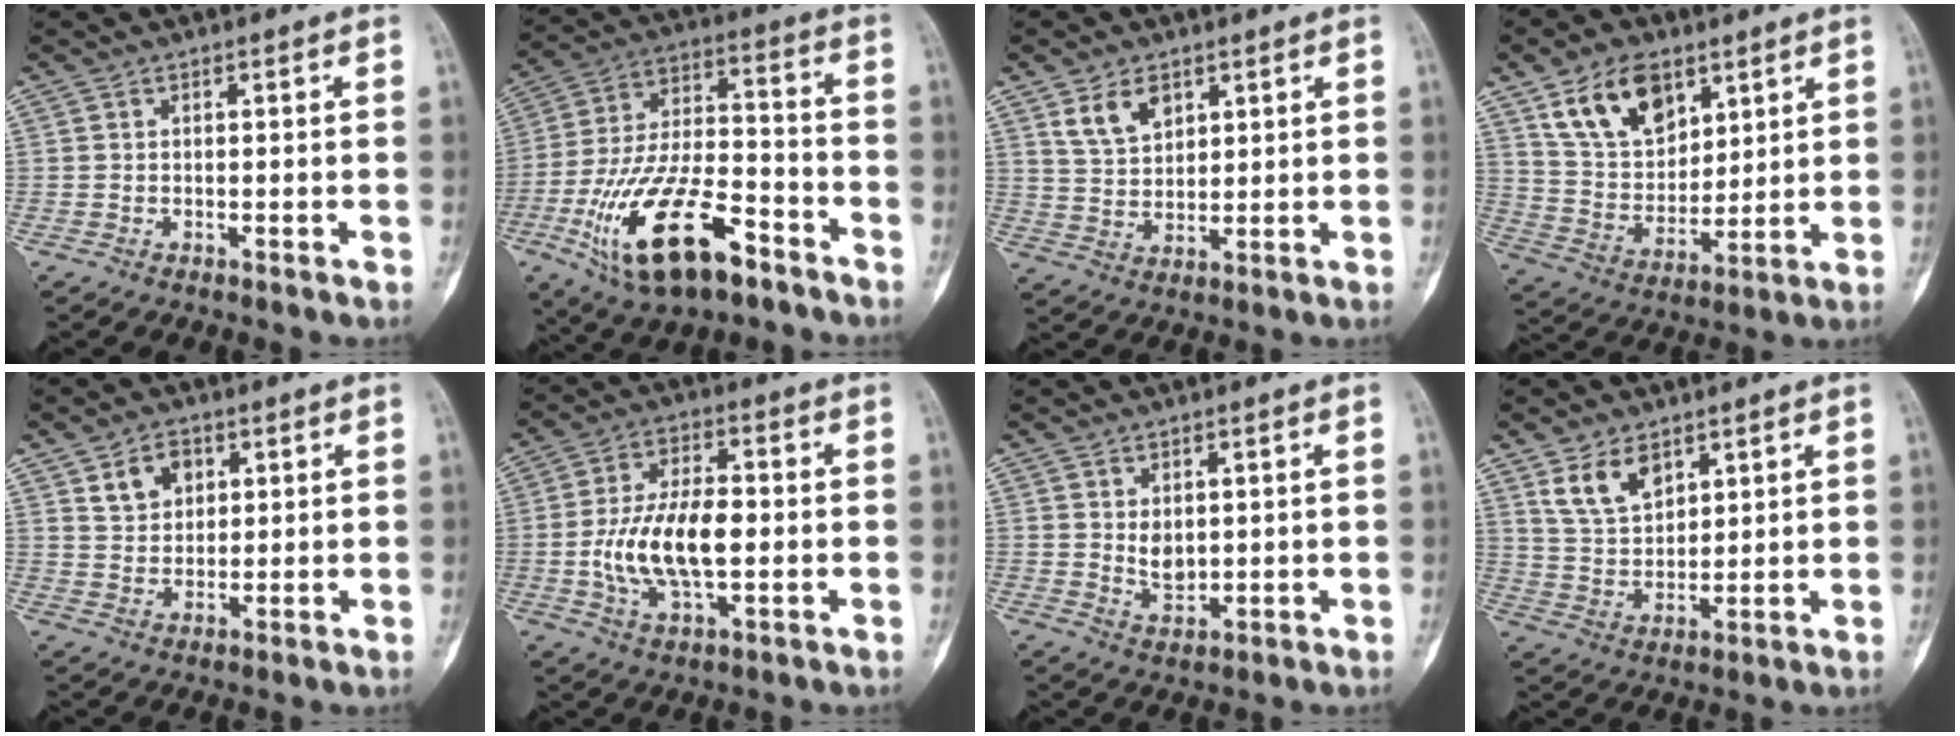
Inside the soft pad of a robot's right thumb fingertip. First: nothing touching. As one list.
[{"total": 21.1, "force": [-10.5, 9.1, 15.8], "torque": [-0.305, 0.055, -0.180]}, {"total": 6.6, "force": [3.7, 4.1, 3.6], "torque": [-0.051, -0.020, 0.076]}, {"total": 14.4, "force": [8.0, 8.8, 8.1], "torque": [-0.113, -0.036, 0.160]}, {"total": 6.1, "force": [2.8, 4.5, 3.1], "torque": [-0.029, -0.013, 0.051]}, {"total": 13.8, "force": [-1.3, 6.8, 12.0], "torque": [-0.225, 0.009, -0.022]}, {"total": 4.0, "force": [0.8, 2.8, 2.8], "torque": [-0.033, -0.013, 0.024]}, {"total": 8.2, "force": [4.8, 4.9, 4.5], "torque": [-0.068, -0.026, 0.101]}]